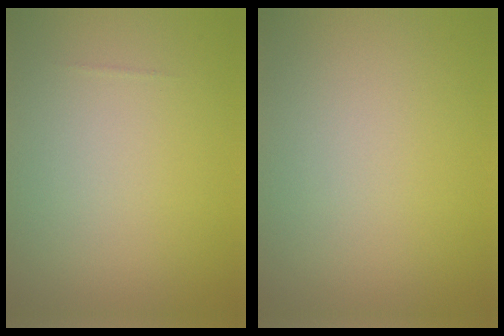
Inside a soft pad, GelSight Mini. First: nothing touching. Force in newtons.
{"total": 0.0}